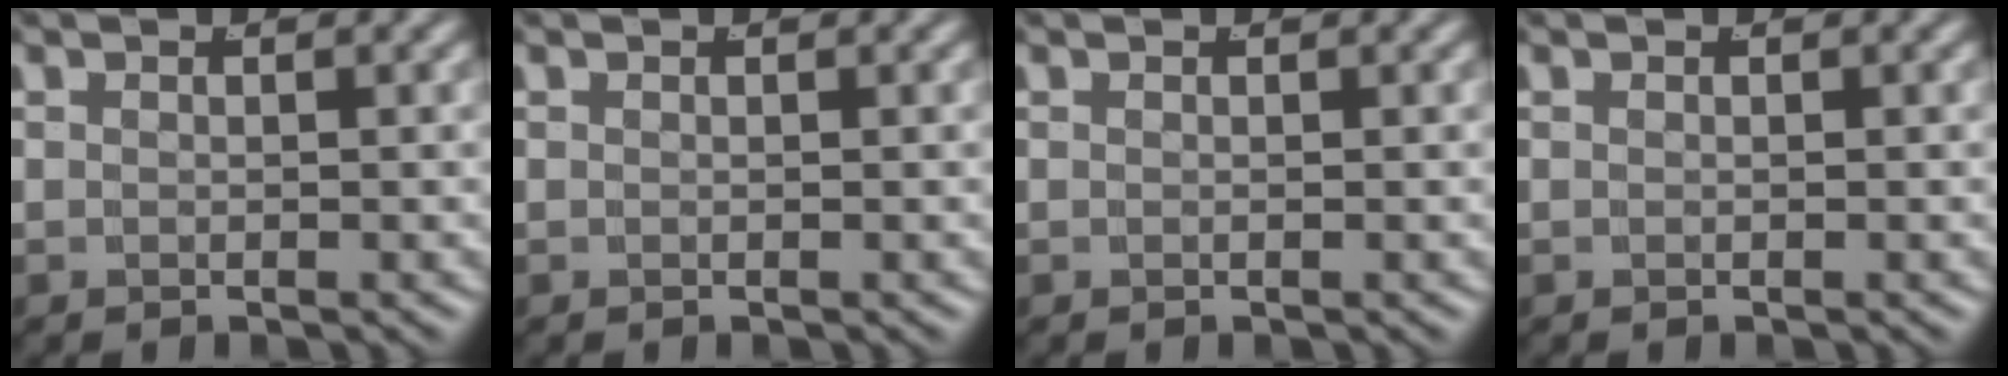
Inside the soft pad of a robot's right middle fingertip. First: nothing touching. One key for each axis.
{"total": 0.0}
{"total": 0.0}
{"total": 0.0}